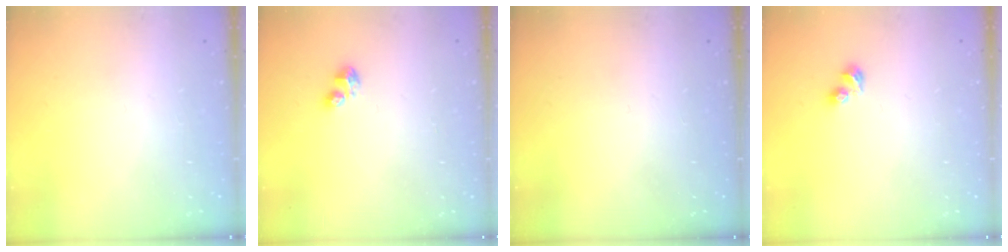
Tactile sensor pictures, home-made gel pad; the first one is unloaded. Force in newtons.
{"total": 3.1, "press": 3.0, "slide": 0.5}
{"total": 0.0}
{"total": 3.4, "press": 3.3, "slide": 1.0}